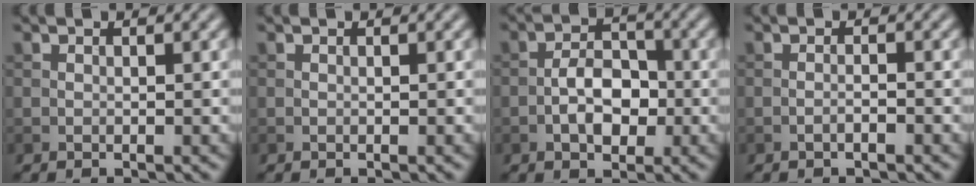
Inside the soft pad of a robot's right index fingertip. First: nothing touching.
{"total": 0.0}
{"total": 3.8, "force": [-1.2, 2.2, 2.8], "torque": [-0.042, 0.010, -0.021]}
{"total": 0.9, "force": [-0.6, 0.1, 0.7], "torque": [-0.014, 0.003, -0.012]}